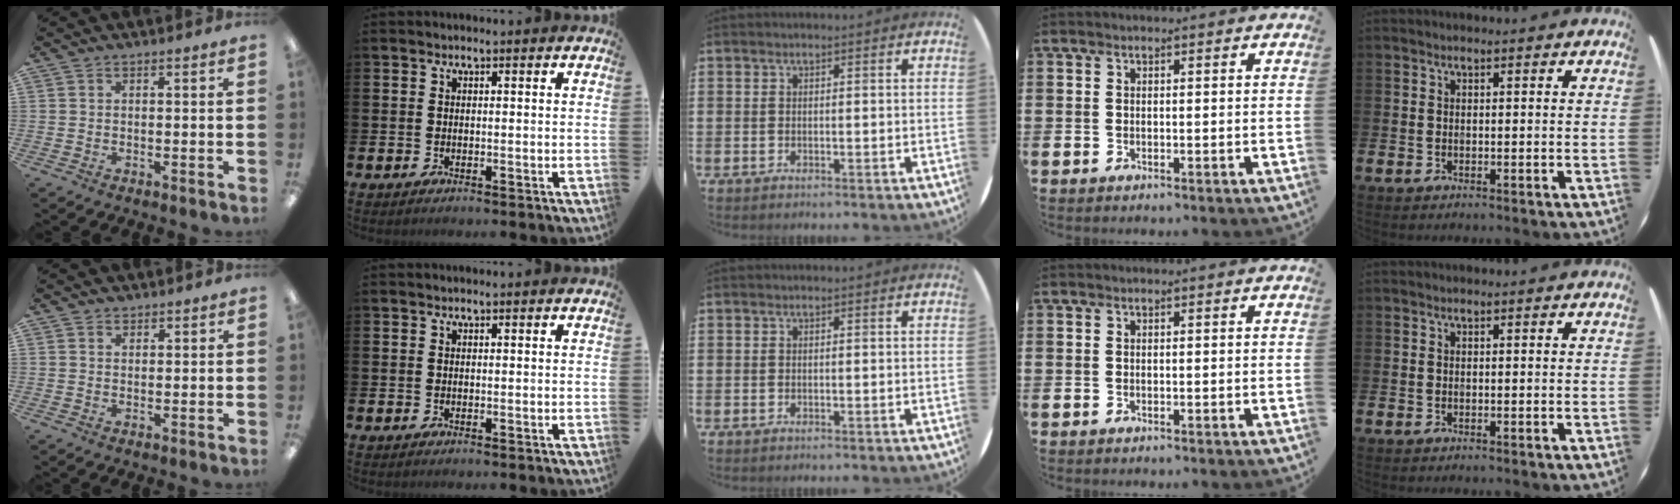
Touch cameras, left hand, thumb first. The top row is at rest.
{"thumb": {"total": 1.8, "force": [1.4, 1.0, -0.1], "torque": [0.010, -0.004, 0.025]}}